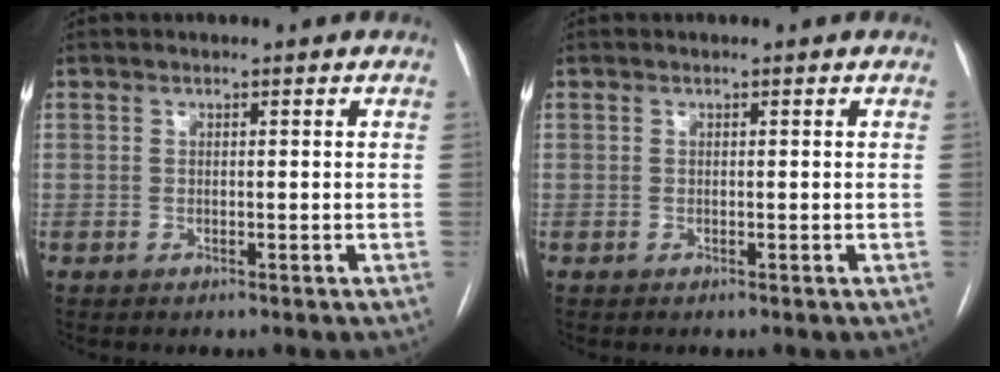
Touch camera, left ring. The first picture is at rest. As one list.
[{"total": 0.0}]